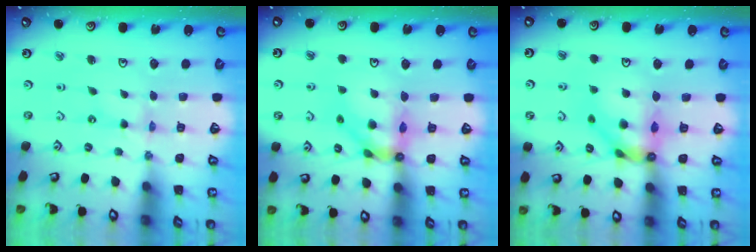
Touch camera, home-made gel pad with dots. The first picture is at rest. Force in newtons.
{"total": 11.3, "press": 11.2, "slide": 1.5}
{"total": 11.9, "press": 11.8, "slide": 1.1}